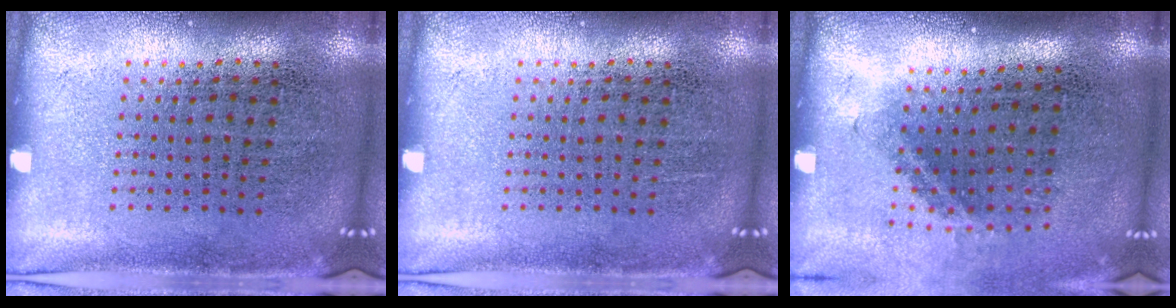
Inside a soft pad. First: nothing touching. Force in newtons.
{"total": 0.0}
{"total": 1.5, "press": 1.0, "slide": 1.1}